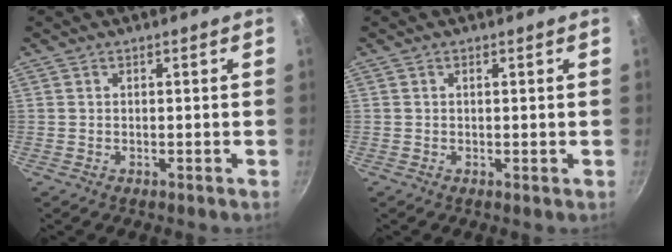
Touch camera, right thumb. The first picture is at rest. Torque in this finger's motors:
{"motor_torque": [0.24, 0.10, -0.21, 0.02, -0.02]}